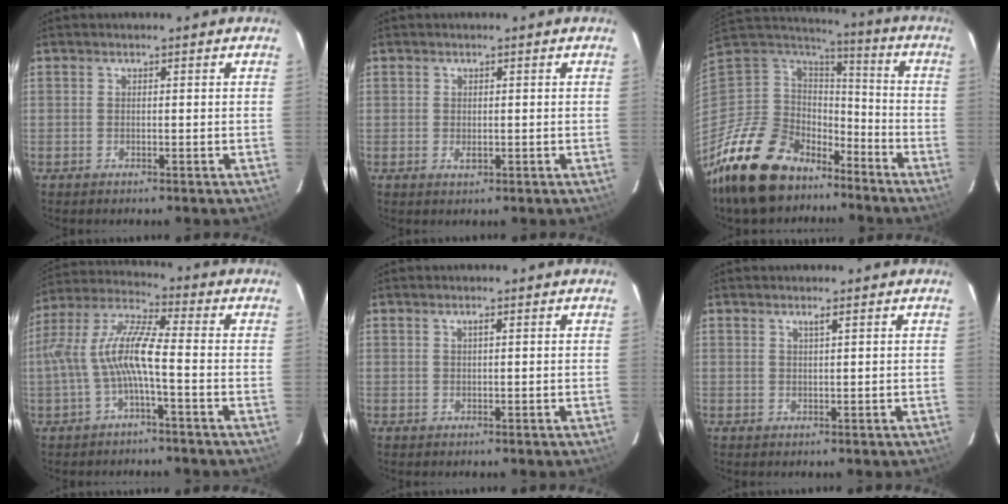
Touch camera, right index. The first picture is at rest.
{"total": 1.4, "force": [-0.2, 1.0, 1.0], "torque": [-0.016, -0.001, -0.002]}
{"total": 21.2, "force": [-15.4, 12.0, 8.3], "torque": [-0.193, 0.014, -0.252]}
{"total": 10.2, "force": [-2.4, 1.7, 9.8], "torque": [-0.208, 0.011, -0.043]}
{"total": 0.6, "force": [0.3, -0.1, 0.5], "torque": [-0.008, 0.003, 0.004]}
{"total": 1.0, "force": [0.6, -0.3, 0.8], "torque": [-0.013, -0.002, 0.009]}